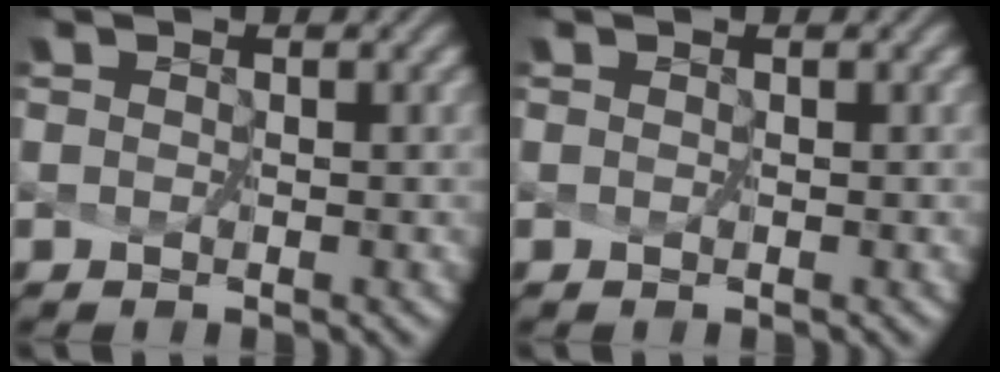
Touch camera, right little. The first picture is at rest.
{"total": 0.0}